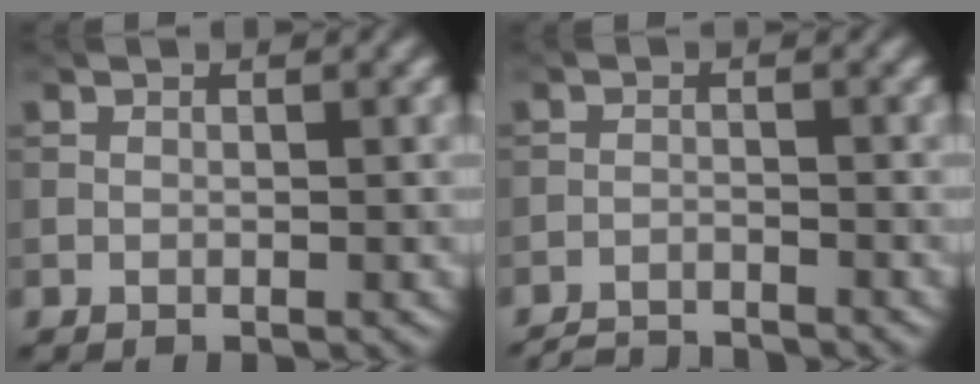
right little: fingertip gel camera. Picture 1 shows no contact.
{"total": 3.5, "force": [-3.4, 0.3, 0.8], "torque": [-0.017, -0.005, -0.066]}